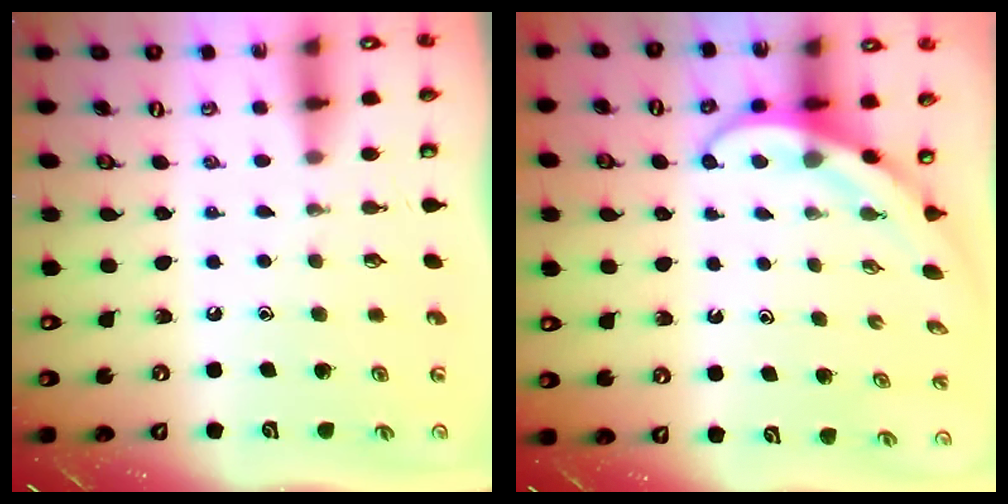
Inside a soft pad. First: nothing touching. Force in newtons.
{"total": 3.9, "press": 3.9, "slide": 0.3}